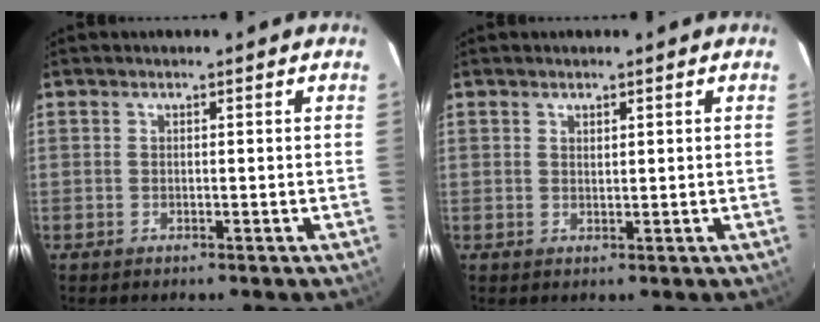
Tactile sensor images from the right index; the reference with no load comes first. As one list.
[{"total": 1.0, "force": [0.7, 0.4, 0.5], "torque": [-0.006, 0.002, 0.014]}]